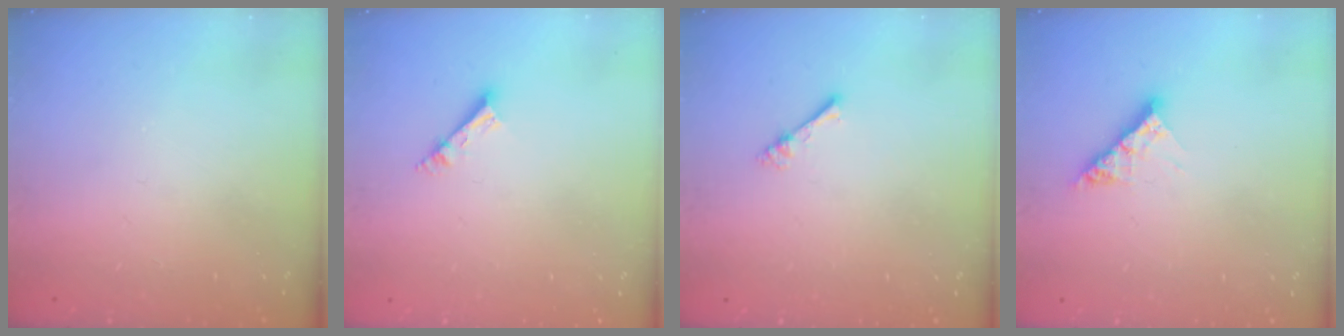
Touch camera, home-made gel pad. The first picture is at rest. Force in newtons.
{"total": 4.2, "press": 4.2, "slide": 0.2}
{"total": 1.0, "press": 1.0, "slide": 0.3}
{"total": 7.6, "press": 7.6, "slide": 0.7}